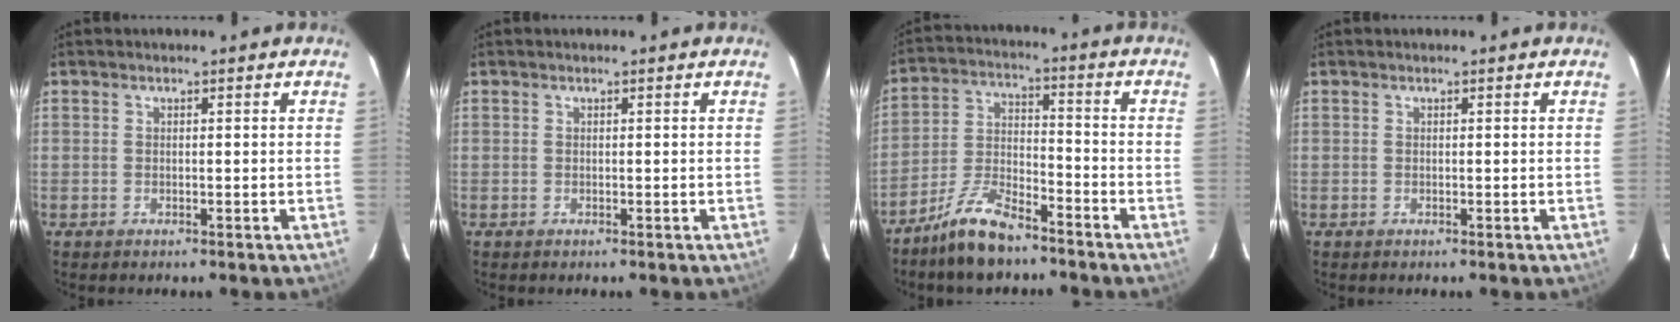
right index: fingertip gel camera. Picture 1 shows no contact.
{"total": 0.0}
{"total": 10.6, "force": [-8.3, 3.3, 5.6], "torque": [-0.128, 0.007, -0.159]}
{"total": 0.0}